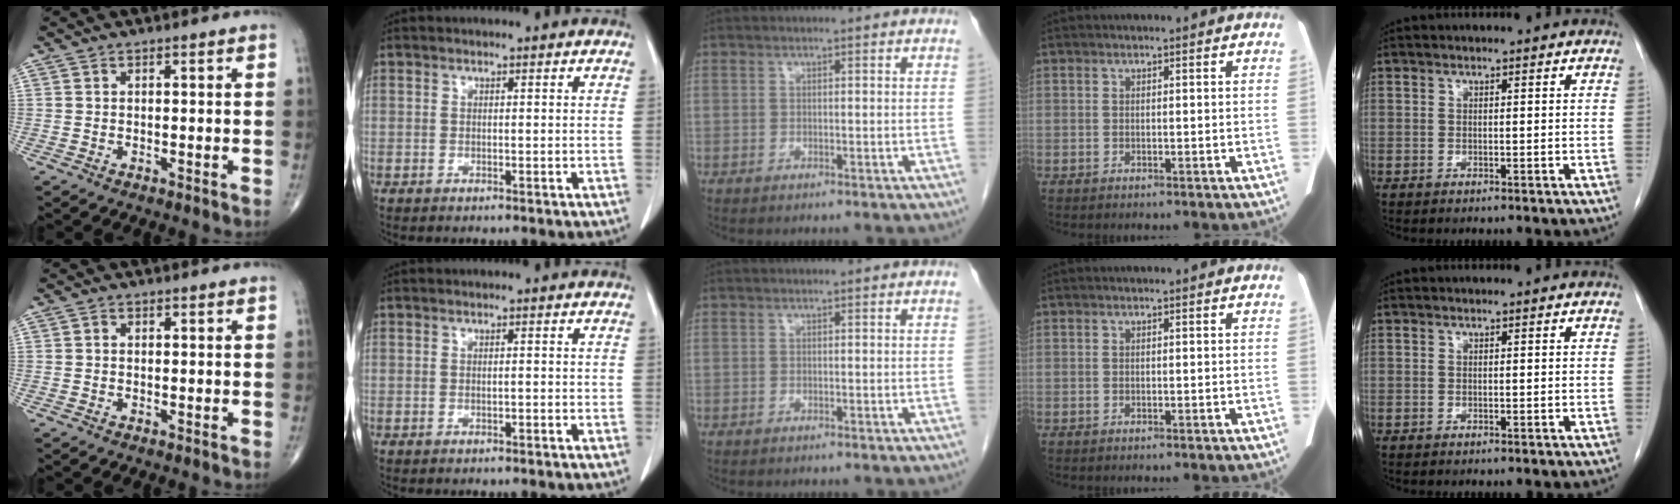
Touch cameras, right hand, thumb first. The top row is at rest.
{"thumb": {"total": 0.7, "force": [0.0, 0.5, 0.4], "torque": [-0.008, 0.004, -0.001]}, "index": {"total": 0.6, "force": [-0.2, 0.1, 0.6], "torque": [-0.009, 0.001, -0.002]}}